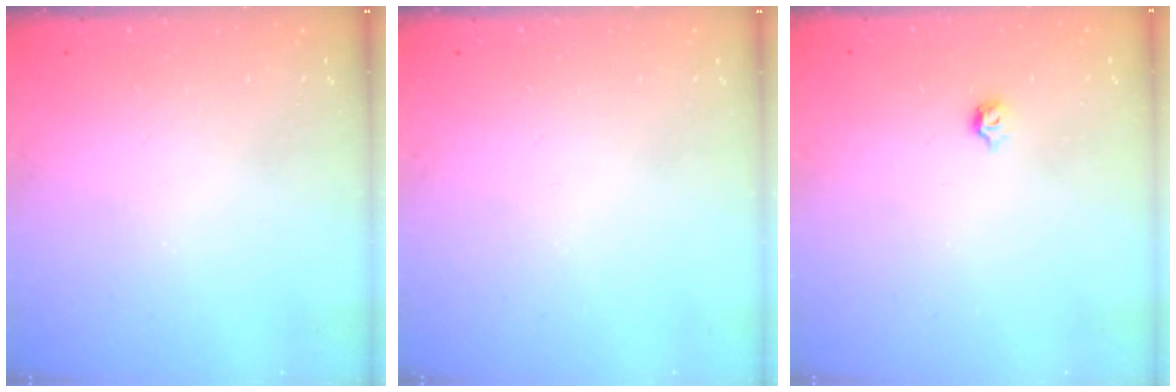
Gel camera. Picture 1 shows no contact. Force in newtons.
{"total": 0.0}
{"total": 3.2, "press": 3.1, "slide": 0.7}